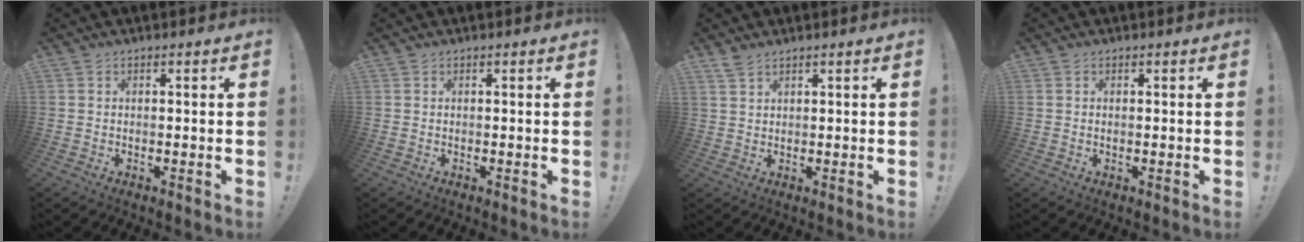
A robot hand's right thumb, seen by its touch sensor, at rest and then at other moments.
{"total": 0.0}
{"total": 2.9, "force": [2.3, 1.1, 1.5], "torque": [-0.024, -0.012, 0.042]}
{"total": 0.0}